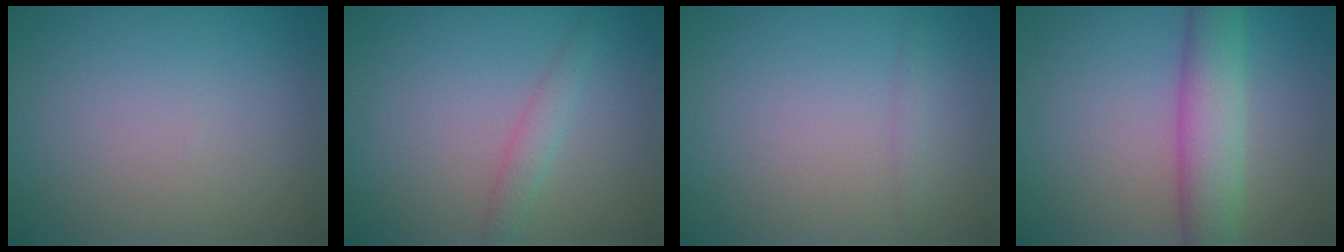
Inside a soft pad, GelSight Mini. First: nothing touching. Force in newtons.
{"total": 1.6, "press": 1.6, "slide": 0.0}
{"total": 0.6, "press": 0.6, "slide": 0.0}
{"total": 5.3, "press": 5.3, "slide": 0.1}